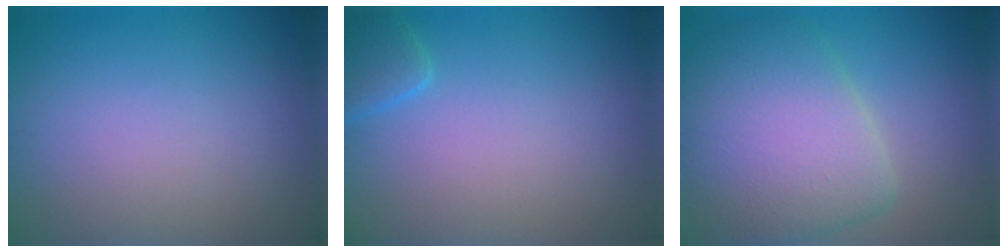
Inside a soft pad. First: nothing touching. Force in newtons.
{"total": 2.1, "press": 2.1, "slide": 0.2}
{"total": 7.7, "press": 7.7, "slide": 0.8}